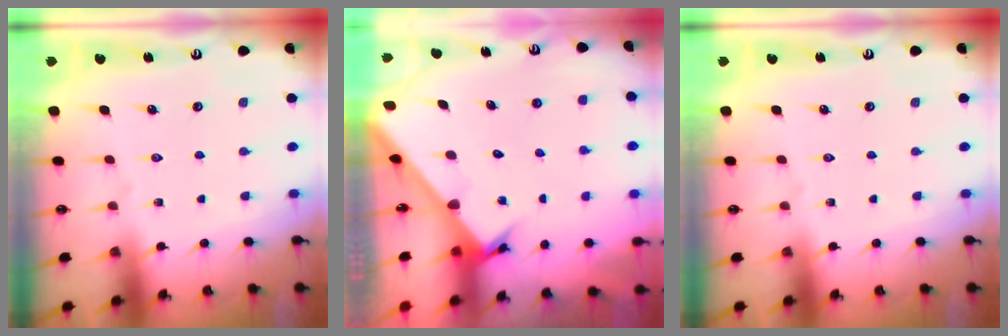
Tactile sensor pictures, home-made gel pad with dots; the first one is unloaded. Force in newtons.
{"total": 2.1, "press": 2.1, "slide": 0.2}
{"total": 0.0}